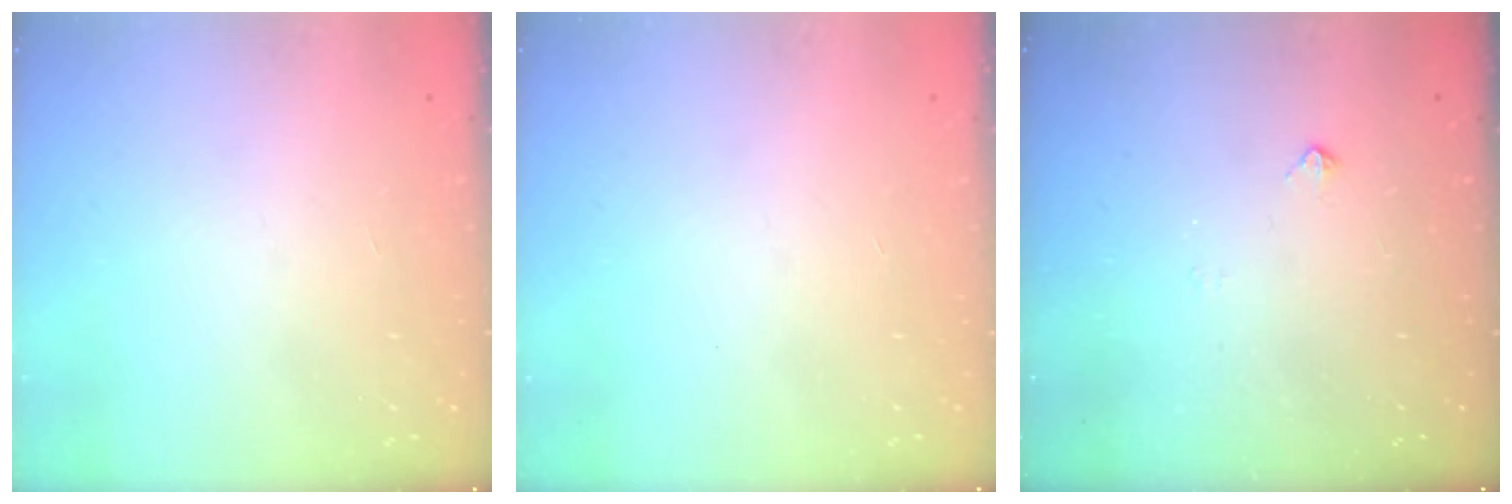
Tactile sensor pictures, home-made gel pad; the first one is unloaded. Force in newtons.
{"total": 0.0}
{"total": 2.4, "press": 2.4, "slide": 0.5}